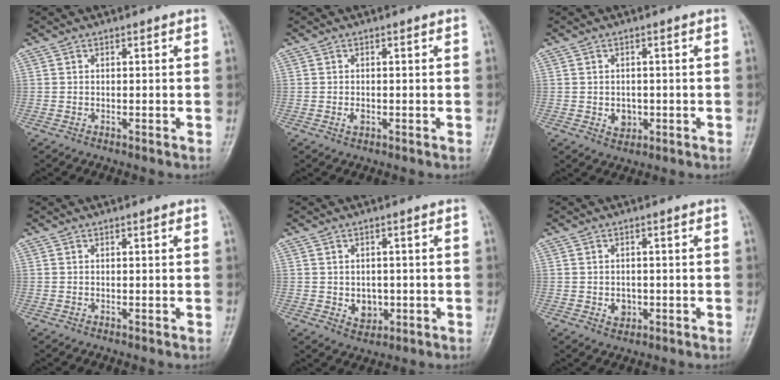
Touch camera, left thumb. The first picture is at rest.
{"total": 1.4, "force": [-0.3, 0.9, 1.1], "torque": [-0.016, -0.001, -0.005]}
{"total": 3.0, "force": [-0.6, 2.5, 1.7], "torque": [-0.015, 0.001, -0.002]}
{"total": 0.7, "force": [0.3, 0.1, 0.6], "torque": [-0.010, 0.000, 0.004]}
{"total": 4.1, "force": [-0.5, 3.3, 2.4], "torque": [-0.018, 0.000, 0.002]}
{"total": 2.6, "force": [-0.5, 2.1, 1.4], "torque": [-0.012, 0.001, -0.002]}